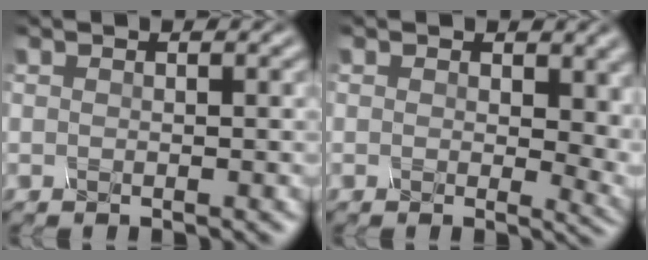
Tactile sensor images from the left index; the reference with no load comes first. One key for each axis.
{"total": 5.7, "fx": 0.9, "fy": 3.5, "fz": 4.4, "tx": -0.040, "ty": -0.009, "tz": 0.011}